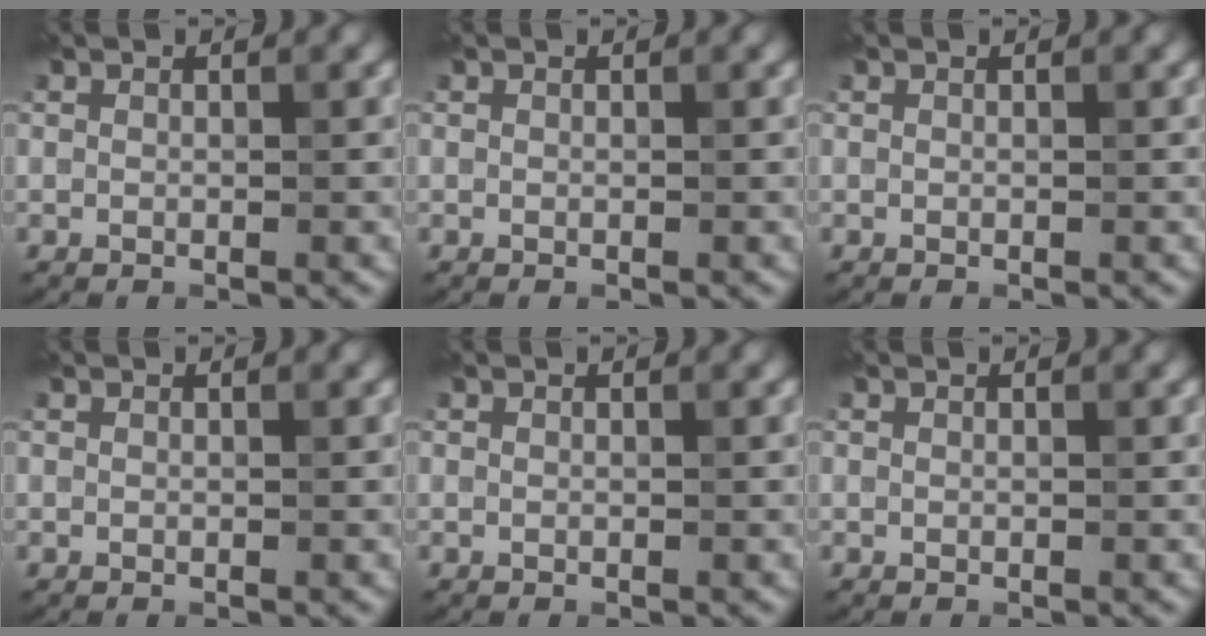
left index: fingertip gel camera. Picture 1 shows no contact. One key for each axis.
{"total": 0.0}
{"total": 0.0}
{"total": 0.0}
{"total": 0.0}
{"total": 0.0}